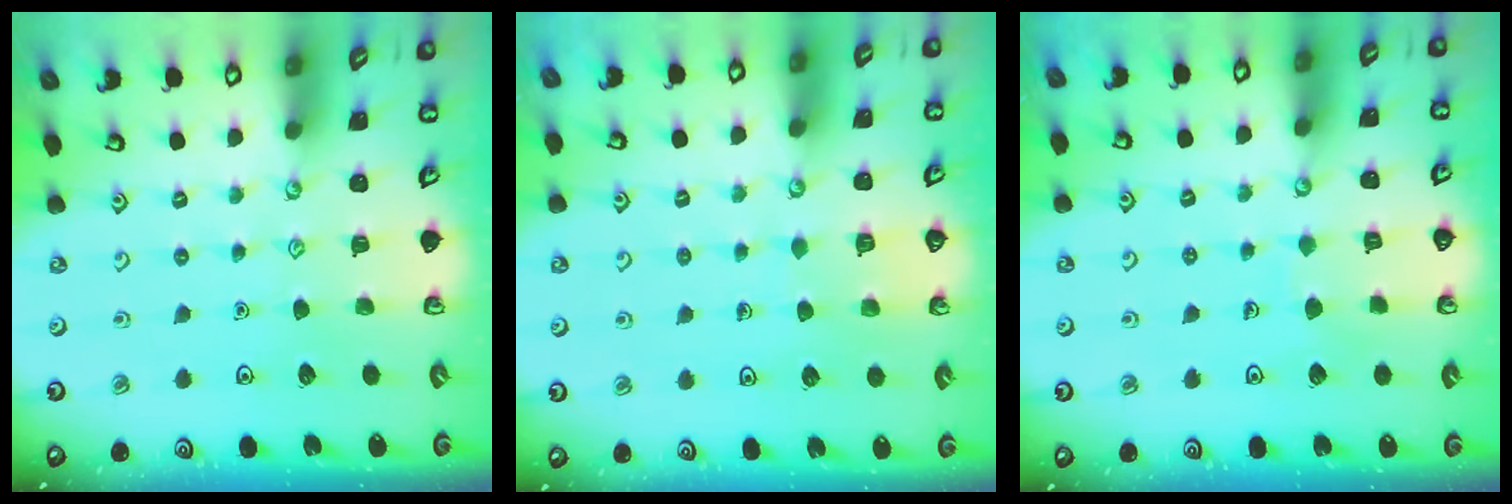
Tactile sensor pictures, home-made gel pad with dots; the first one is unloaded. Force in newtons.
{"total": 4.8, "press": 4.8, "slide": 0.3}
{"total": 4.1, "press": 4.1, "slide": 0.2}